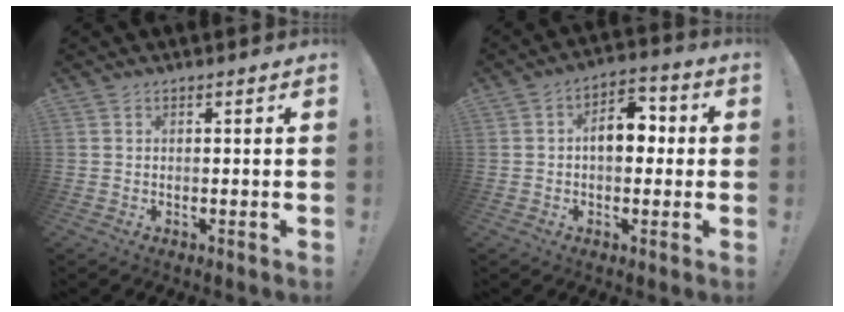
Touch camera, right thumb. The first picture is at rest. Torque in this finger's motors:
{"motor_torque": [0.80, 0.87, 1.10, -0.13, 0.00]}